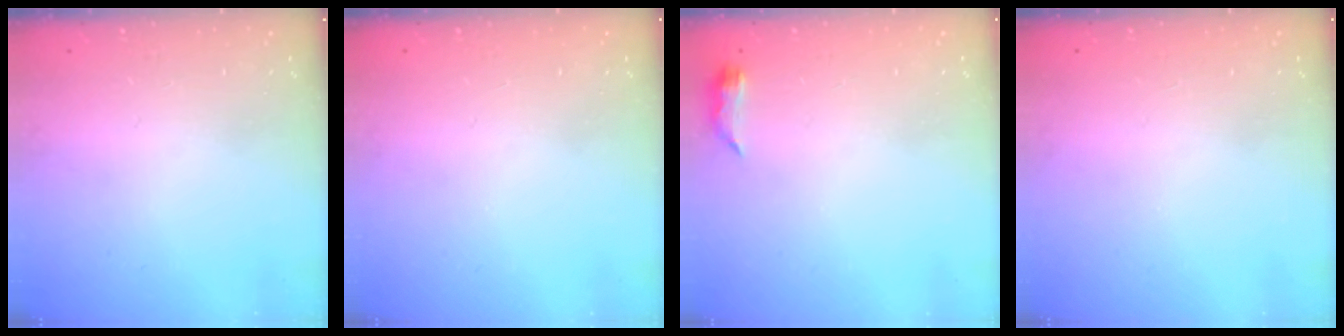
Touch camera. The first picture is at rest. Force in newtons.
{"total": 0.0}
{"total": 4.2, "press": 3.6, "slide": 2.0}
{"total": 0.0}